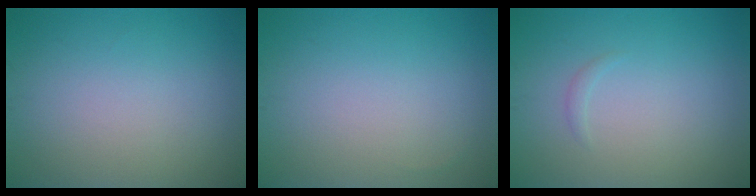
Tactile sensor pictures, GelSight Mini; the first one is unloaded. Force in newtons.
{"total": 0.0}
{"total": 0.6, "press": 0.5, "slide": 0.1}